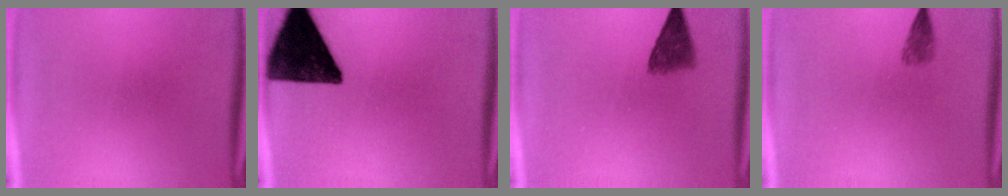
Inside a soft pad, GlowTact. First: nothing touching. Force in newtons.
{"total": 15.3}
{"total": 4.2}
{"total": 1.8}